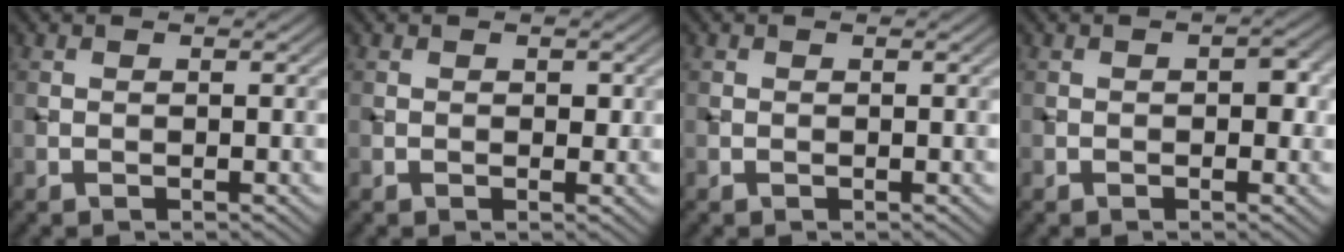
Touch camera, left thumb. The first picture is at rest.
{"total": 0.9, "force": [0.2, 0.6, 0.6], "torque": [-0.006, -0.005, 0.003]}
{"total": 0.0}
{"total": 2.0, "force": [-0.1, 1.2, 1.6], "torque": [-0.019, -0.003, -0.002]}